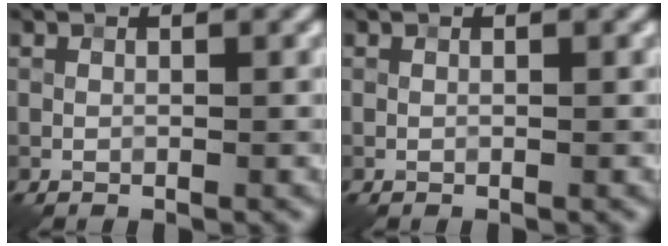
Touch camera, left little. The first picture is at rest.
{"total": 0.0}